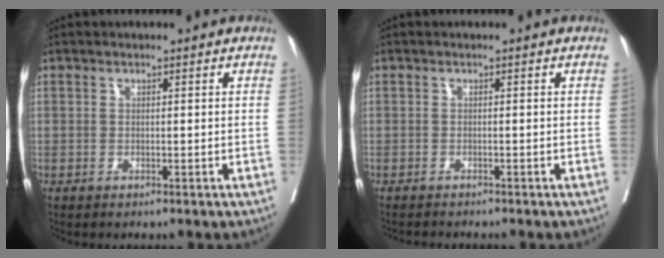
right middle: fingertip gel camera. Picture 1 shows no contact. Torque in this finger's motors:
{"motor_torque": [0.10, -0.90, 0.03, 0.03]}